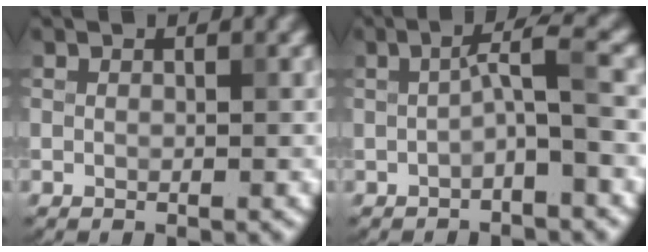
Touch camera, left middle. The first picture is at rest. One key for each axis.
{"total": 2.5, "fx": -0.5, "fy": -0.1, "fz": 2.4, "tx": -0.048, "ty": 0.017, "tz": -0.010}